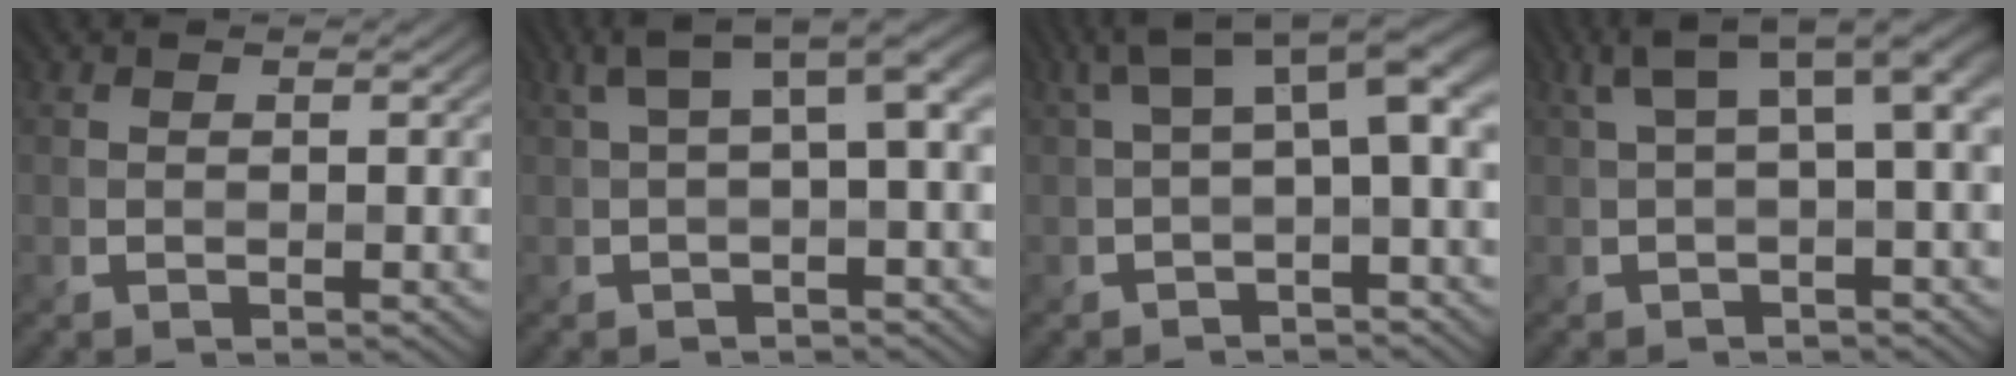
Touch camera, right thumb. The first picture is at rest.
{"total": 5.6, "force": [1.4, 1.5, 5.3], "torque": [-0.083, 0.020, 0.023]}
{"total": 6.5, "force": [0.8, 1.9, 6.2], "torque": [-0.099, 0.015, 0.013]}
{"total": 6.4, "force": [1.7, 1.9, 5.9], "torque": [-0.088, 0.026, 0.030]}